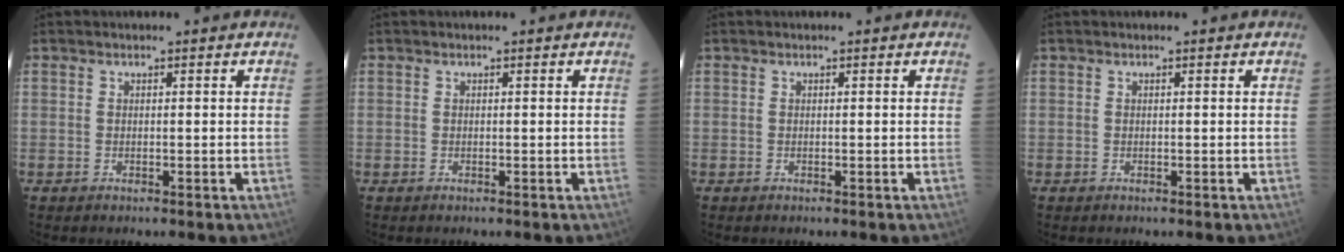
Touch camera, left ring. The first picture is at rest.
{"total": 0.0}
{"total": 0.0}
{"total": 0.0}